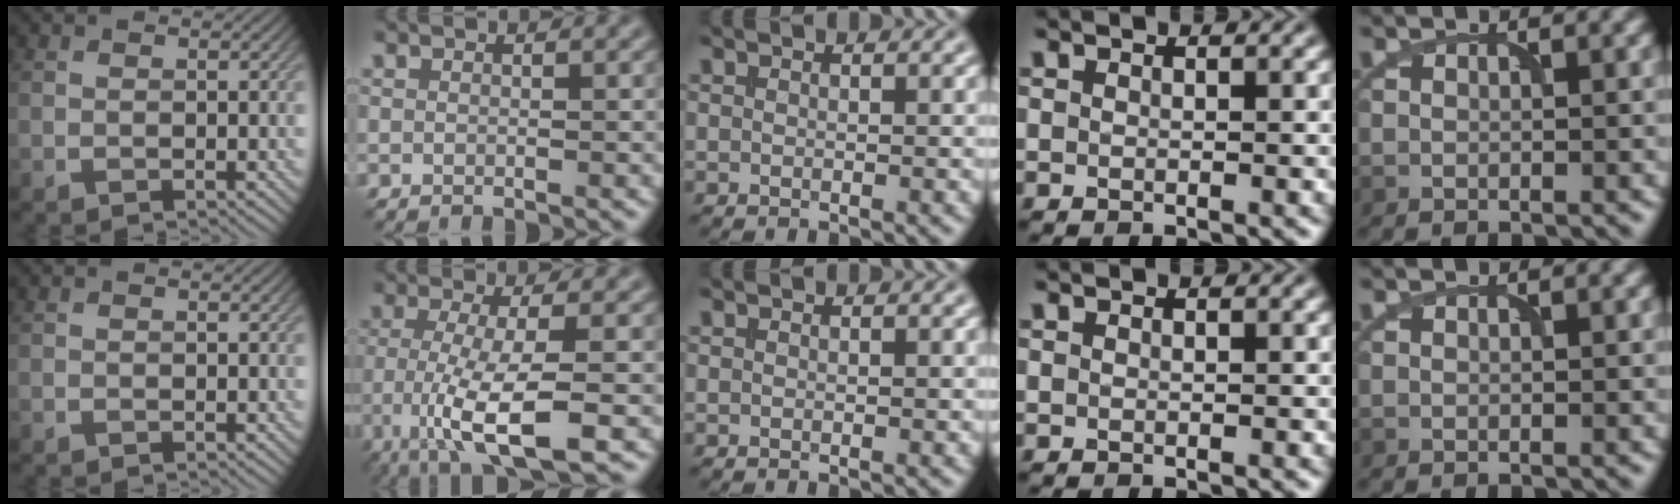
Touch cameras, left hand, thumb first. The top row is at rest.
{"index": {"total": 7.6, "force": [-2.6, 1.6, 6.9], "torque": [-0.125, -0.007, -0.050]}}